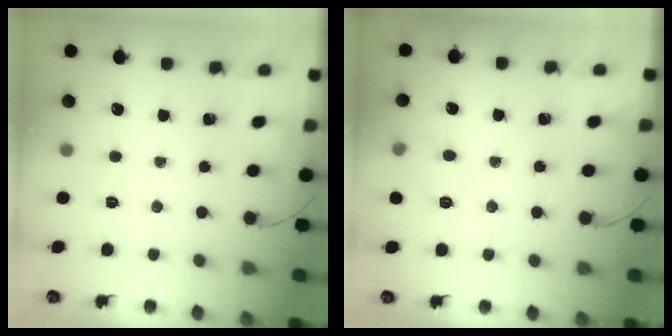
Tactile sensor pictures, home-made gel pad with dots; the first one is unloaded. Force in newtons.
{"total": 8.2, "press": 8.1, "slide": 1.1}